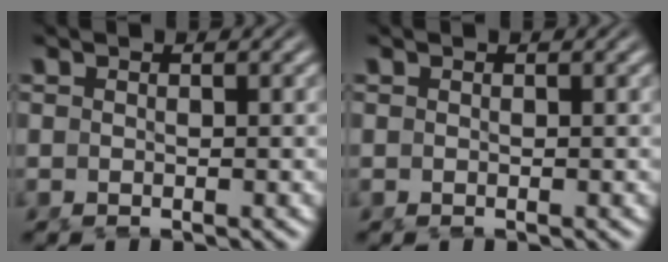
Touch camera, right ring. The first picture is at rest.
{"total": 0.0}